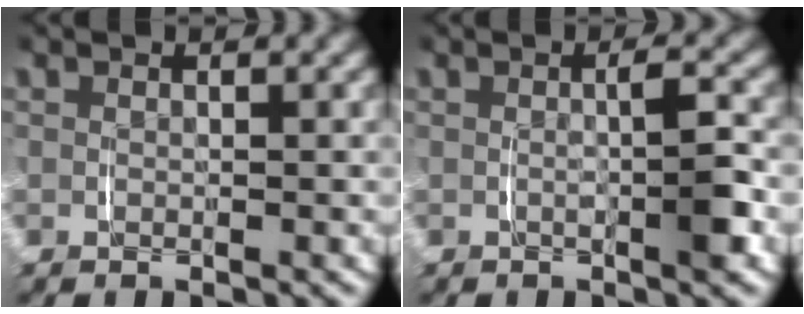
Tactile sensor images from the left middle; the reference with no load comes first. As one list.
[{"total": 2.8, "force": [-0.3, 0.6, 2.7], "torque": [-0.034, 0.006, -0.009]}]